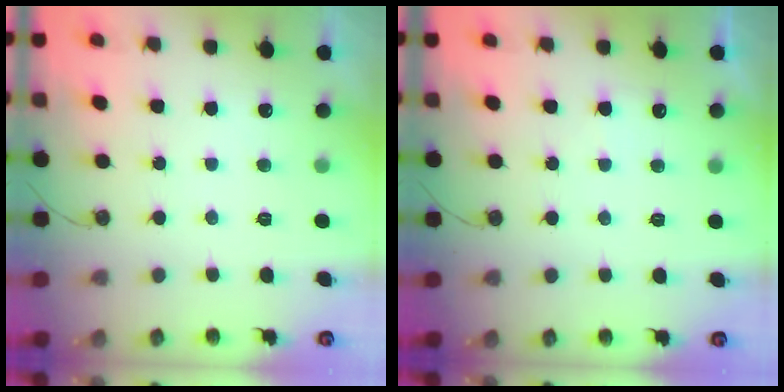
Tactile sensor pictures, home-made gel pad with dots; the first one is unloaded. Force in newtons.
{"total": 3.2, "press": 3.2, "slide": 0.4}